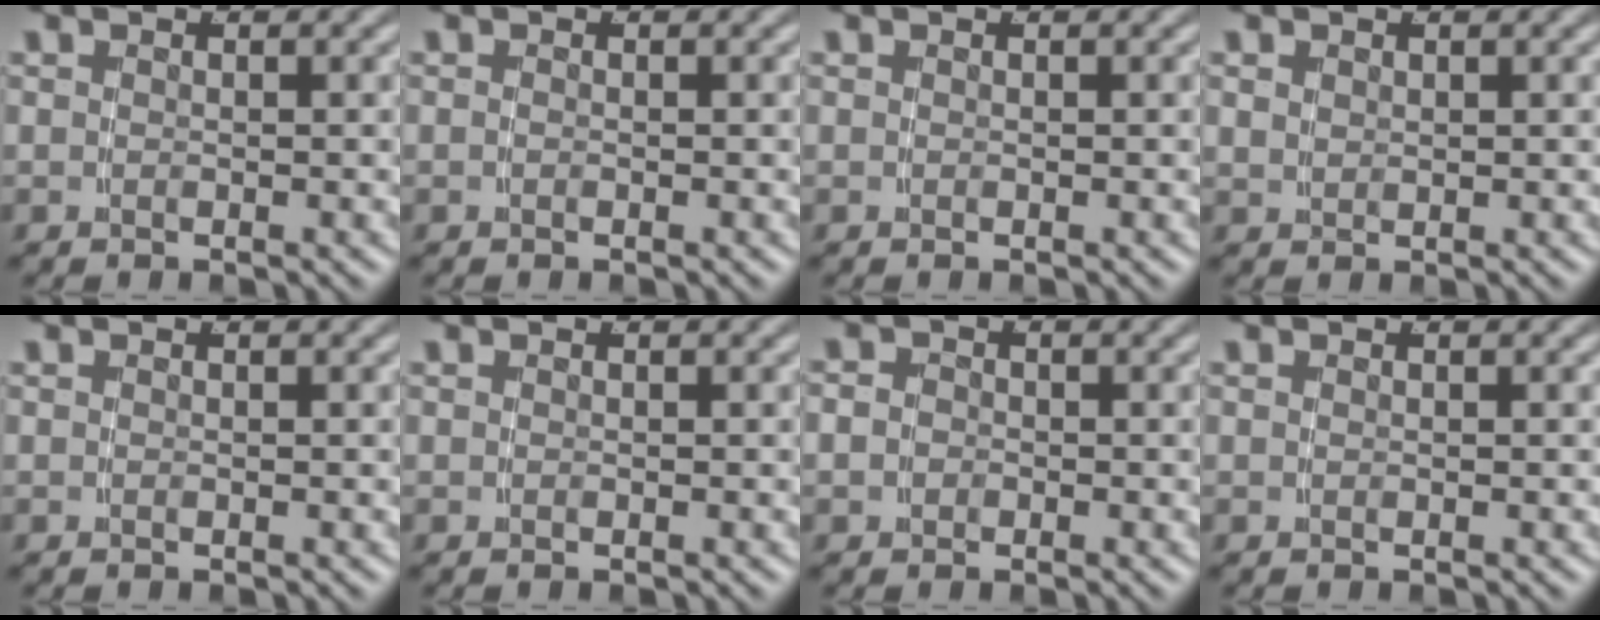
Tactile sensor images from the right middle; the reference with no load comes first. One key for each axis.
{"total": 0.0}
{"total": 0.0}
{"total": 0.7, "fx": 0.6, "fy": 0.3, "fz": 0.3, "tx": -0.006, "ty": -0.005, "tz": 0.022}
{"total": 0.0}
{"total": 0.0}
{"total": 1.7, "fx": -0.4, "fy": 1.6, "fz": 0.5, "tx": -0.017, "ty": -0.007, "tz": -0.008}
{"total": 0.0}